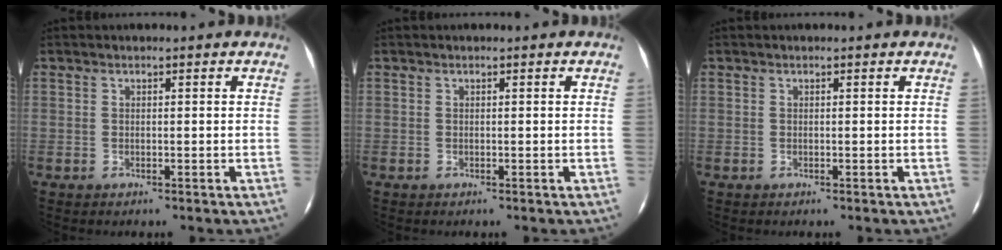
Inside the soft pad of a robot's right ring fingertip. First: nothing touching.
{"total": 0.0}
{"total": 0.0}